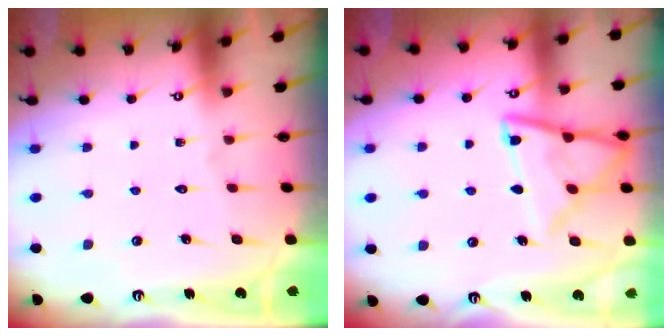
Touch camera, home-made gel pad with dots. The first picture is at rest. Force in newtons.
{"total": 13.7, "press": 13.6, "slide": 1.2}